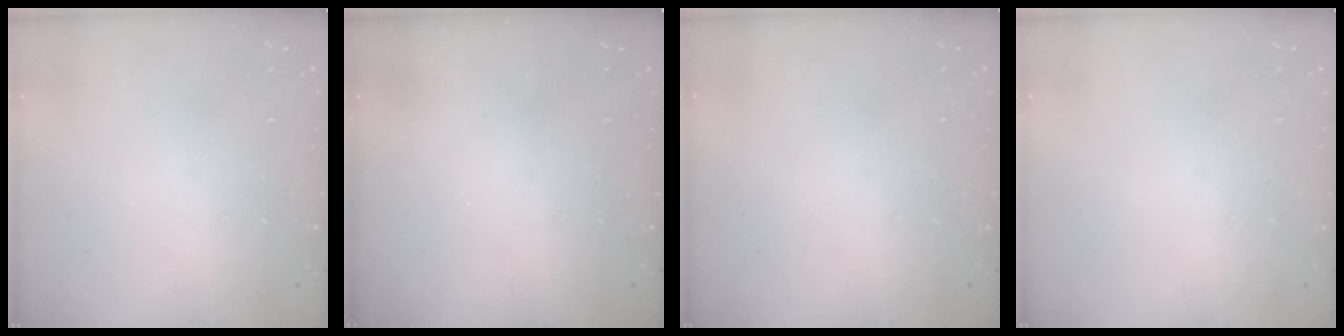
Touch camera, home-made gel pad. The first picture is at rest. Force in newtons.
{"total": 2.3, "press": 2.2, "slide": 0.8}
{"total": 0.0}
{"total": 0.0}